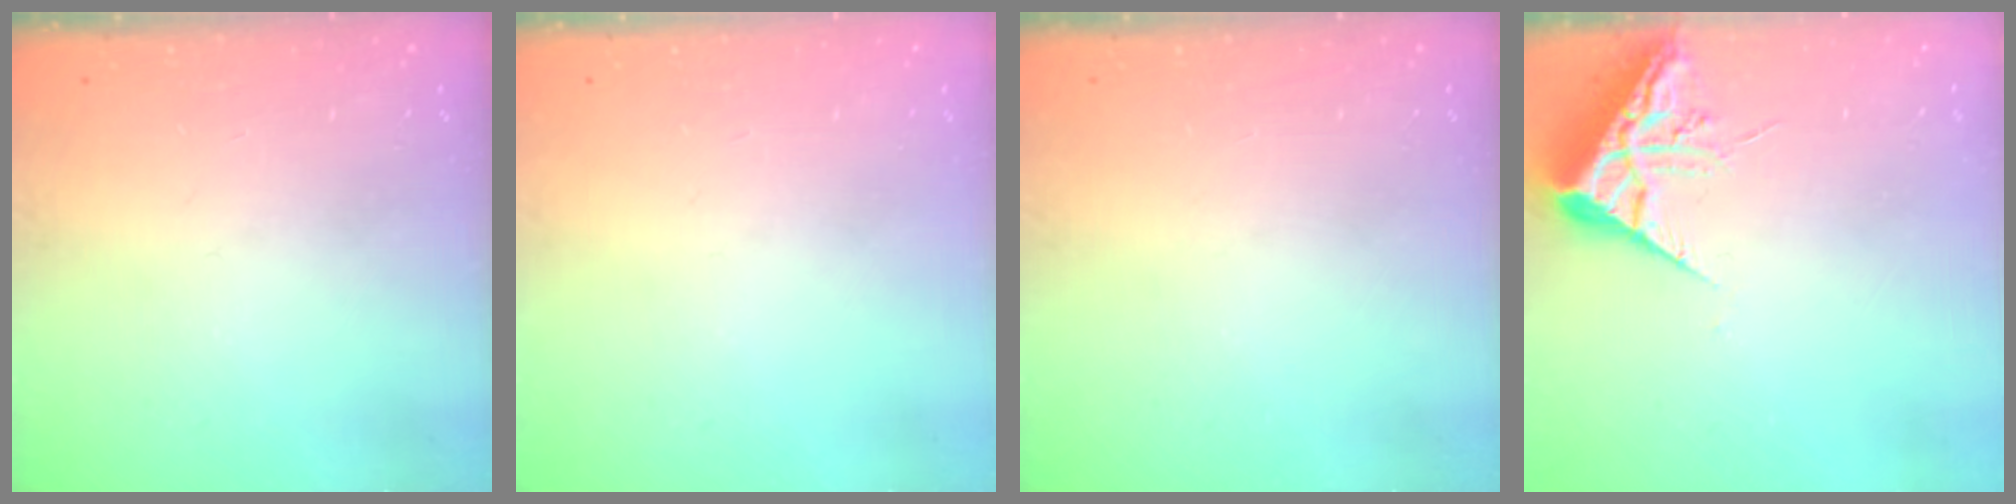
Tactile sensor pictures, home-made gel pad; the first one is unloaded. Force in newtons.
{"total": 0.0}
{"total": 0.0}
{"total": 7.0, "press": 7.0, "slide": 0.7}